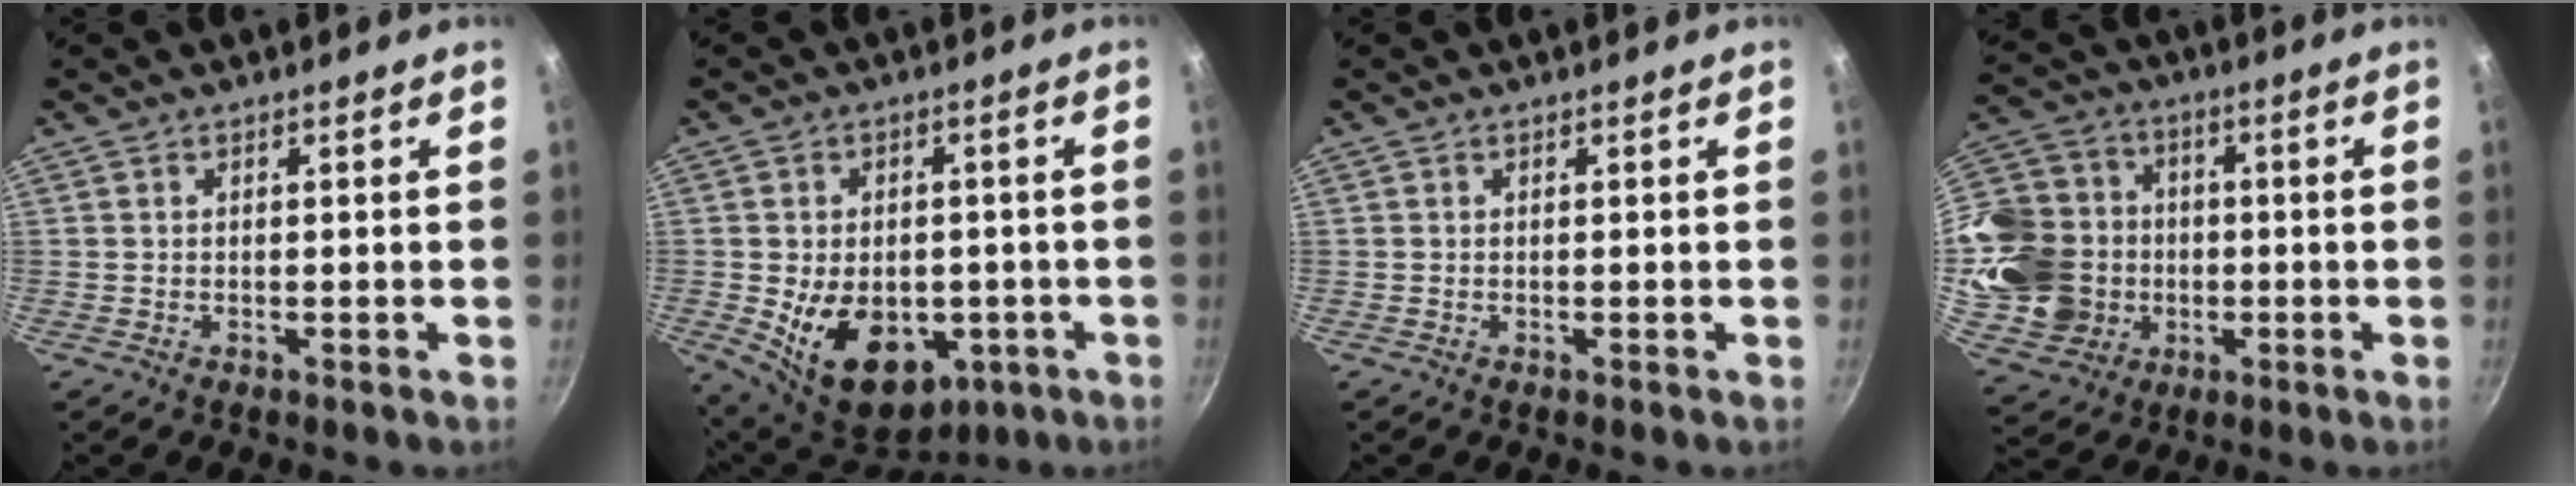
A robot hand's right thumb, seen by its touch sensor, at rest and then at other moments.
{"total": 16.2, "force": [-4.0, 11.0, 11.2], "torque": [-0.147, -0.003, -0.037]}
{"total": 0.0}
{"total": 19.0, "force": [-1.3, 16.7, 9.1], "torque": [-0.168, 0.030, -0.011]}